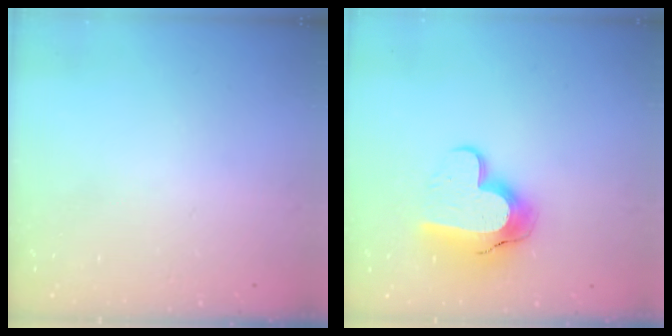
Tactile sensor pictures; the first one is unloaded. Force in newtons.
{"total": 13.7, "press": 13.6, "slide": 1.0}